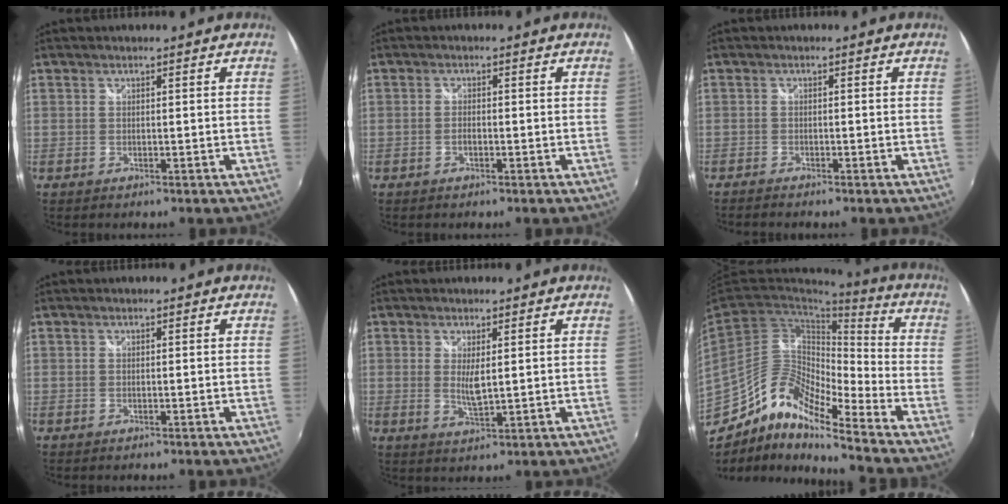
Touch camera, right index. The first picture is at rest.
{"total": 1.2, "force": [-0.6, 0.6, 0.8], "torque": [-0.018, 0.000, -0.012]}
{"total": 2.2, "force": [-2.0, 0.4, 0.8], "torque": [-0.026, -0.012, -0.038]}
{"total": 0.0}
{"total": 3.8, "force": [0.5, 1.1, 3.6], "torque": [-0.065, -0.011, 0.012]}
{"total": 13.0, "force": [-9.0, 3.5, 8.6], "torque": [-0.153, 0.008, -0.184]}